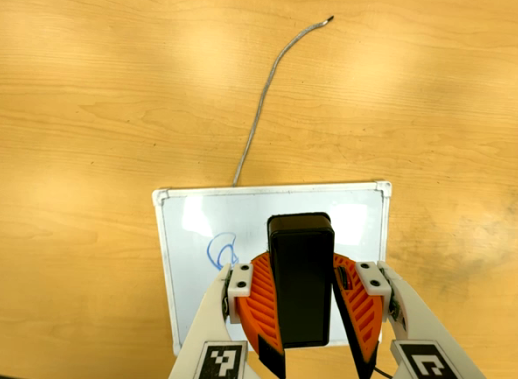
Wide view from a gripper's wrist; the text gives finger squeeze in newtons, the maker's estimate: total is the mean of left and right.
{"total": 8.6, "left": 9.4, "right": 7.9}